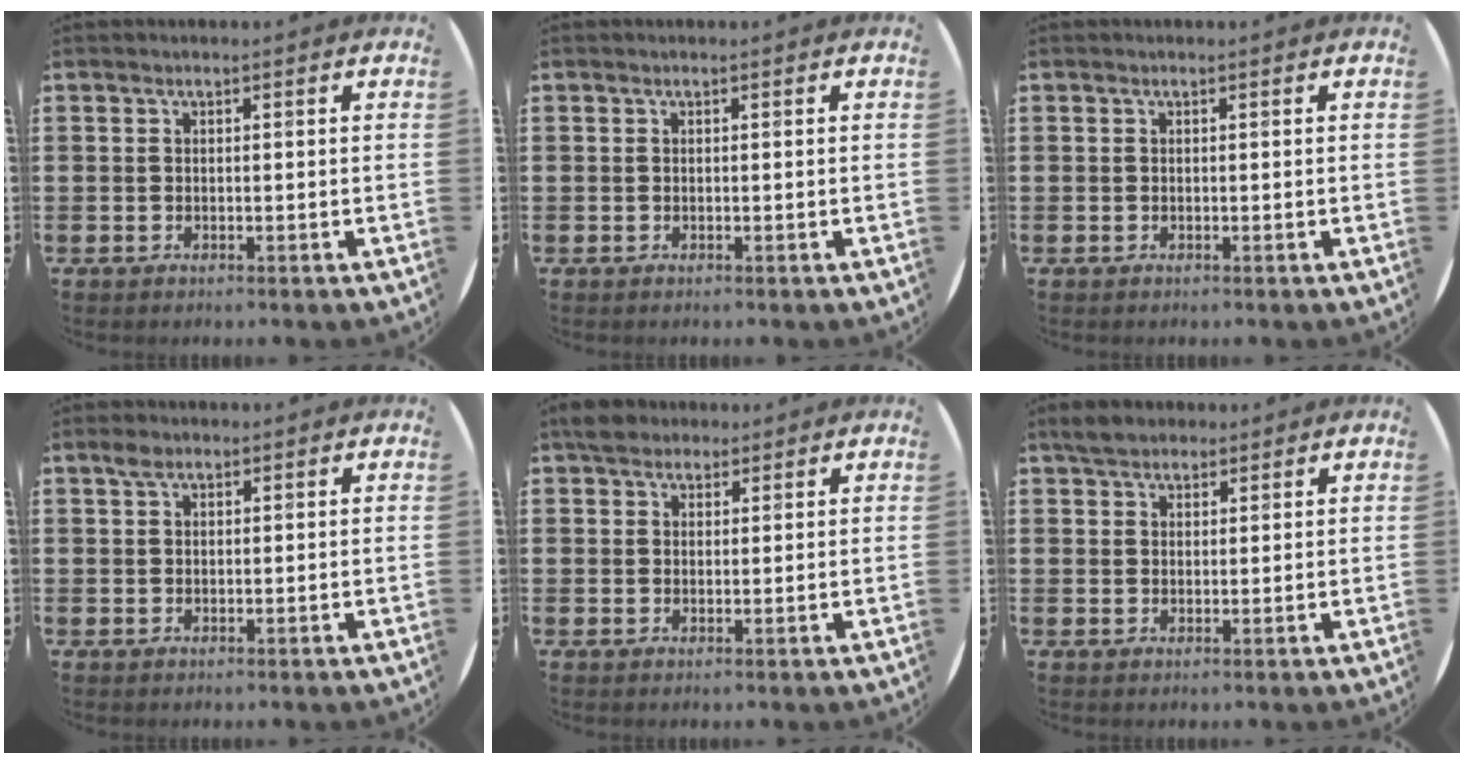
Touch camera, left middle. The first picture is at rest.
{"total": 0.0}
{"total": 0.0}
{"total": 1.7, "force": [1.1, 0.9, 0.8], "torque": [-0.008, 0.003, 0.019]}
{"total": 2.9, "force": [2.5, 1.4, 0.5], "torque": [-0.006, 0.006, 0.046]}
{"total": 3.1, "force": [2.7, 1.3, 0.6], "torque": [-0.010, 0.004, 0.051]}